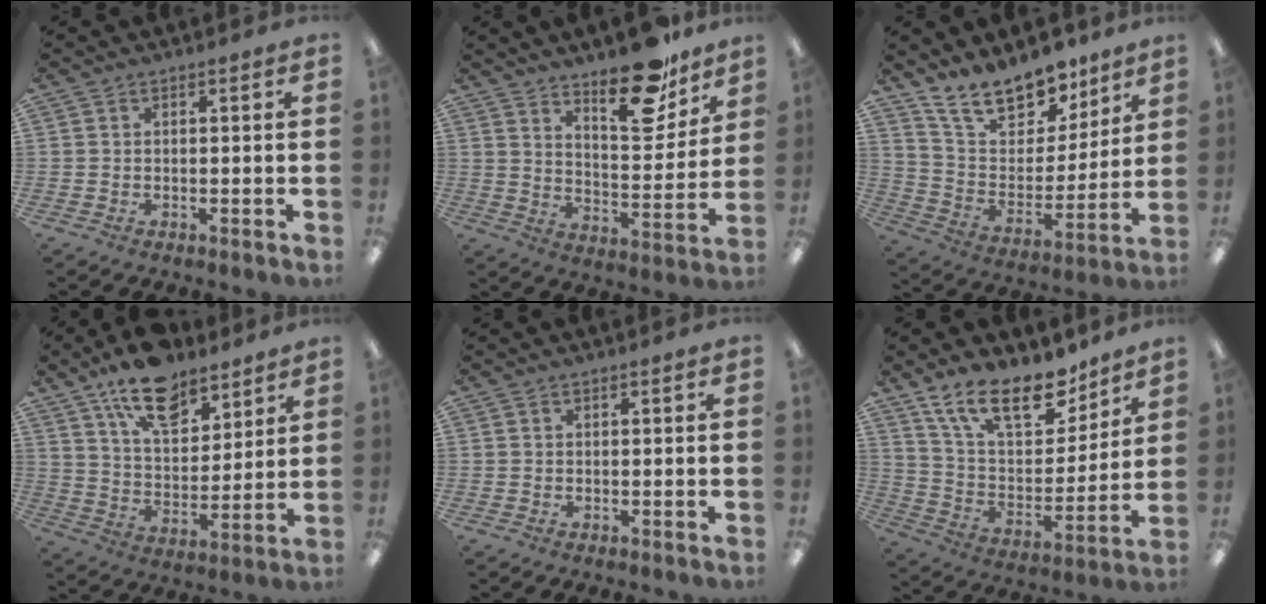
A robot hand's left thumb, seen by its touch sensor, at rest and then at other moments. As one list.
[{"total": 16.7, "force": [12.9, 6.3, 8.7], "torque": [-0.112, -0.089, 0.217]}, {"total": 17.2, "force": [13.5, 7.9, 7.1], "torque": [-0.130, -0.087, 0.245]}, {"total": 15.4, "force": [11.1, 7.6, 7.5], "torque": [-0.115, -0.059, 0.199]}, {"total": 0.0}, {"total": 19.1, "force": [13.5, 8.2, 10.7], "torque": [-0.195, -0.071, 0.240]}]